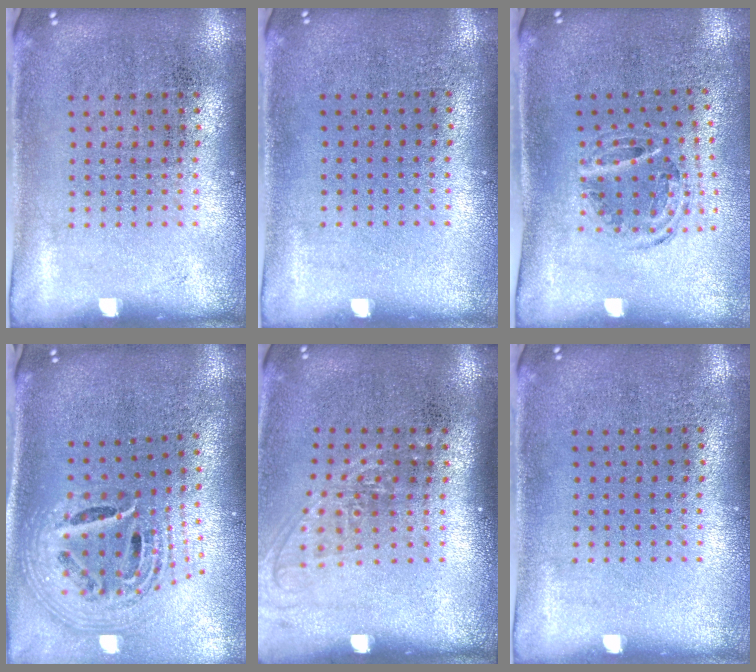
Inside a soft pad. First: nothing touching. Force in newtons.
{"total": 0.0}
{"total": 1.0, "press": 0.9, "slide": 0.1}
{"total": 2.7, "press": 1.8, "slide": 2.0}
{"total": 1.3, "press": 1.0, "slide": 0.8}
{"total": 0.0}